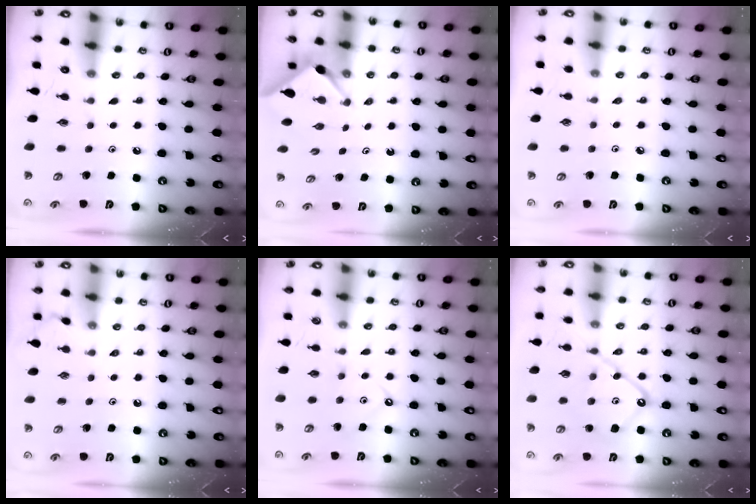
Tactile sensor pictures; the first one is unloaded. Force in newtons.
{"total": 3.1, "press": 3.1, "slide": 0.4}
{"total": 2.2, "press": 2.1, "slide": 0.5}
{"total": 3.2, "press": 3.2, "slide": 0.5}
{"total": 5.4, "press": 5.3, "slide": 0.4}
{"total": 15.2, "press": 15.1, "slide": 1.3}